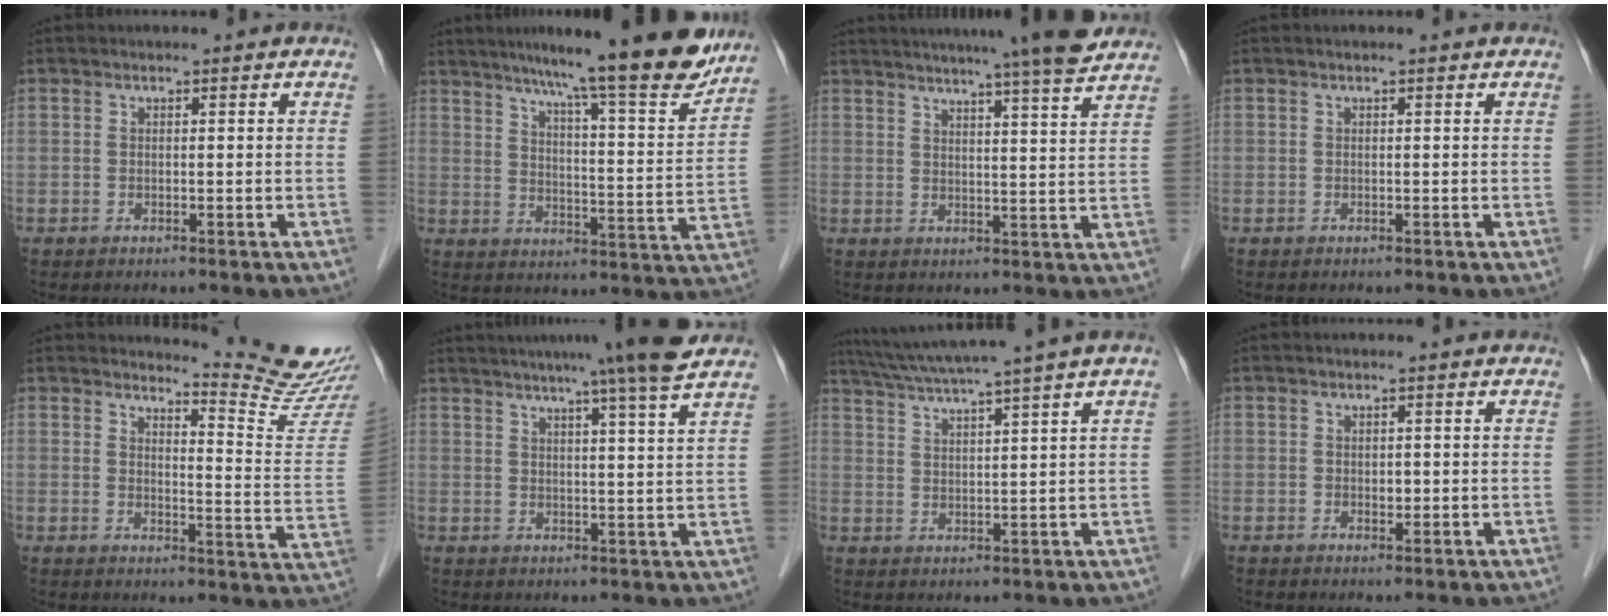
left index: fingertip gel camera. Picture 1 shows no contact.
{"total": 18.3, "force": [15.8, 0.5, 9.3], "torque": [-0.130, -0.030, 0.214]}
{"total": 14.6, "force": [12.7, -0.5, 7.3], "torque": [-0.116, 0.000, 0.158]}
{"total": 0.0}
{"total": 12.2, "force": [11.9, -2.2, 1.3], "torque": [-0.021, -0.120, 0.136]}
{"total": 12.4, "force": [10.3, -1.9, 6.7], "torque": [-0.105, -0.005, 0.123]}
{"total": 10.8, "force": [8.7, -2.1, 6.0], "torque": [-0.105, 0.014, 0.133]}
{"total": 1.0, "force": [0.0, 0.7, 0.7], "torque": [-0.011, 0.000, 0.002]}